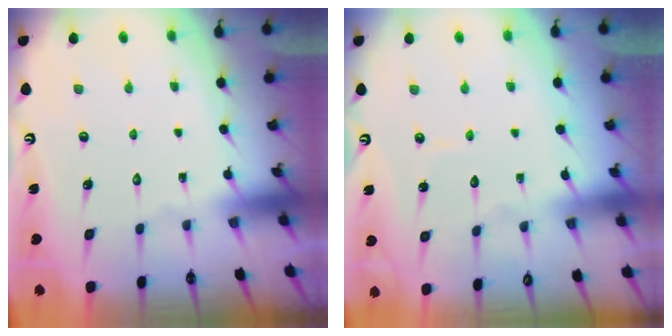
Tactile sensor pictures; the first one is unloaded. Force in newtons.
{"total": 4.1, "press": 4.1, "slide": 0.4}